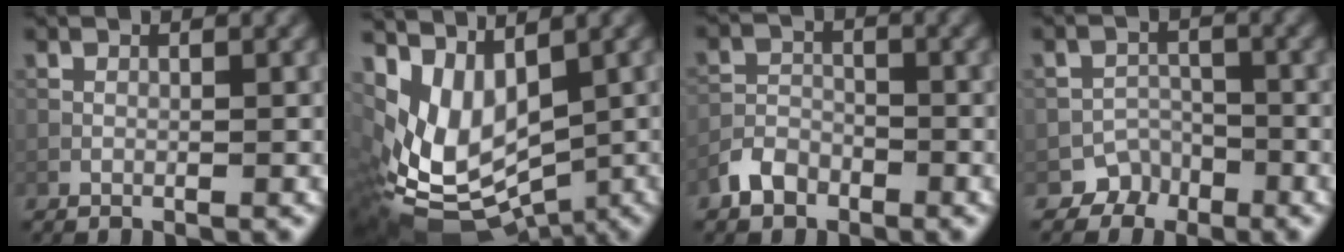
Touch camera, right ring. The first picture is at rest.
{"total": 10.1, "force": [0.8, 5.8, 8.2], "torque": [-0.167, -0.034, 0.037]}
{"total": 2.8, "force": [-1.9, 1.8, 0.9], "torque": [-0.017, 0.006, -0.043]}
{"total": 2.8, "force": [-2.0, 2.0, -0.1], "torque": [0.022, 0.004, -0.028]}